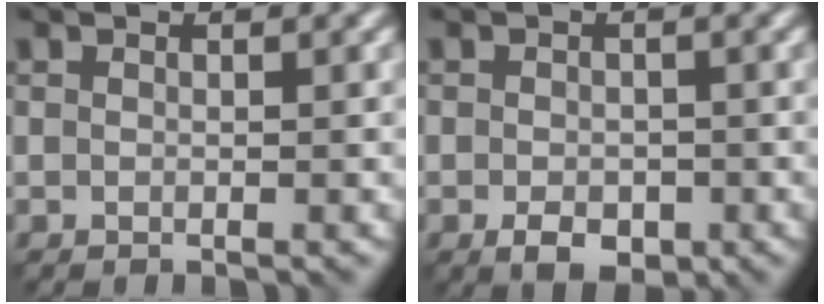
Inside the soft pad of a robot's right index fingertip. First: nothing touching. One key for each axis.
{"total": 2.7, "fx": -1.0, "fy": 1.8, "fz": 1.8, "tx": -0.031, "ty": -0.006, "tz": -0.020}